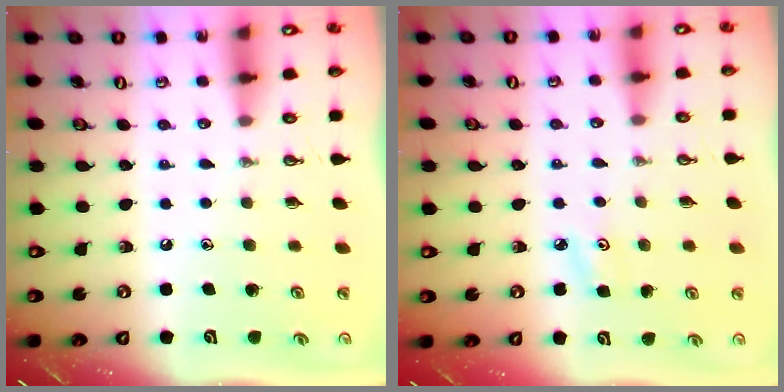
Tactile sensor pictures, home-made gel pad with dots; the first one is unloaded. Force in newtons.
{"total": 3.7, "press": 3.7, "slide": 0.4}